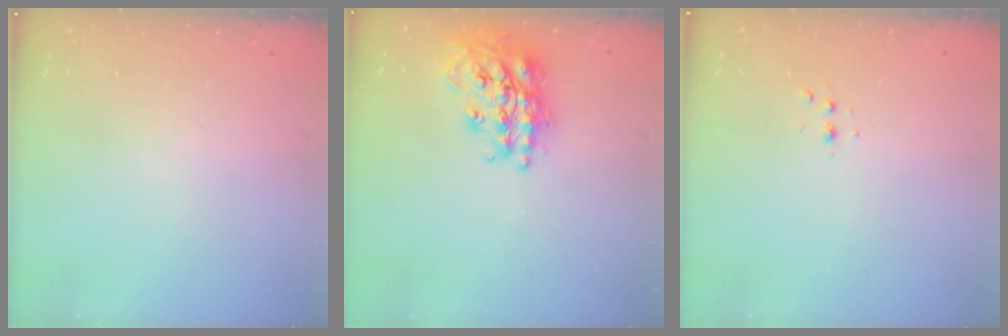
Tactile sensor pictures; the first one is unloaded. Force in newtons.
{"total": 20.7, "press": 20.6, "slide": 1.6}
{"total": 2.8, "press": 2.8, "slide": 0.7}